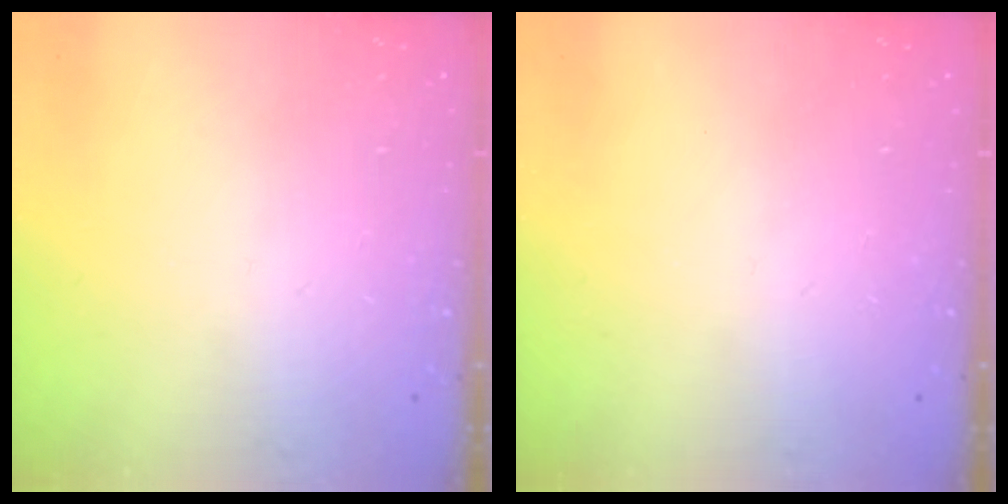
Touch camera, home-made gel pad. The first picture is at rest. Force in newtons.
{"total": 0.0}